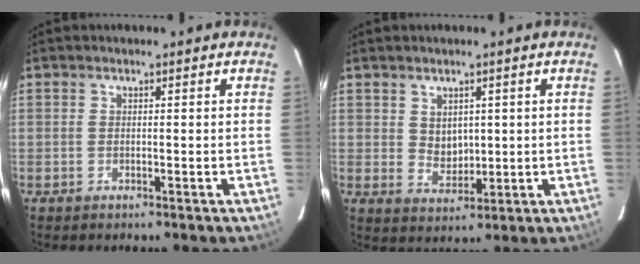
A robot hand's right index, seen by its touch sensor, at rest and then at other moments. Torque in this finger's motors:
{"motor_torque": [0.08, 0.05, 0.19, 0.01]}